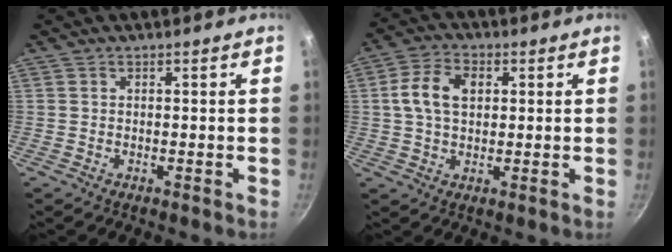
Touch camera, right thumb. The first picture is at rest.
{"total": 8.3, "force": [1.6, 5.5, 6.0], "torque": [-0.102, 0.013, 0.022]}